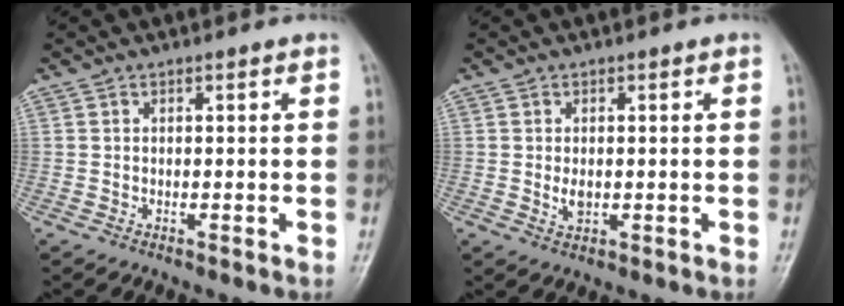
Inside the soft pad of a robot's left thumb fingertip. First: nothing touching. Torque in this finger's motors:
{"motor_torque": [0.03, 0.10, 0.08, -0.11, 0.01]}